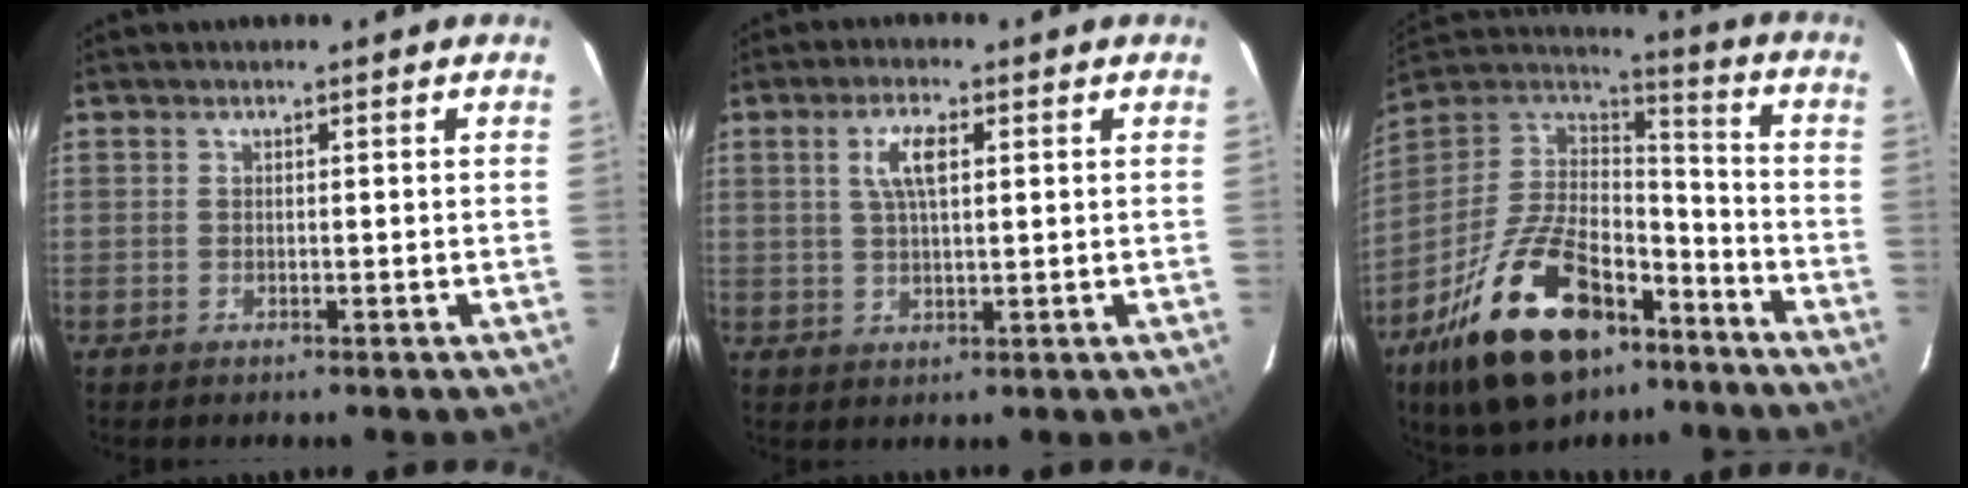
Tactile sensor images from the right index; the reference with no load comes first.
{"total": 5.3, "force": [1.7, 1.6, 4.7], "torque": [-0.087, 0.007, 0.034]}
{"total": 27.2, "force": [-16.1, 13.9, 16.9], "torque": [-0.336, 0.003, -0.253]}